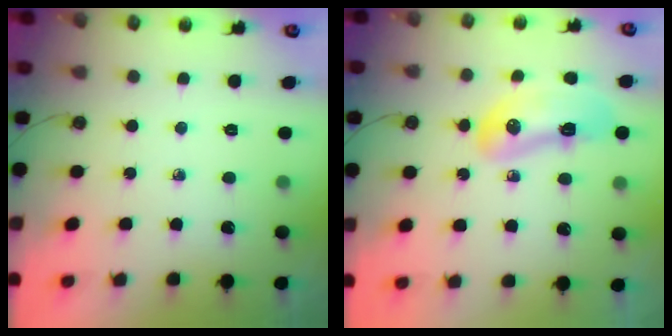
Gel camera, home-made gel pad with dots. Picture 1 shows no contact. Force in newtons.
{"total": 14.8, "press": 12.3, "slide": 8.2}